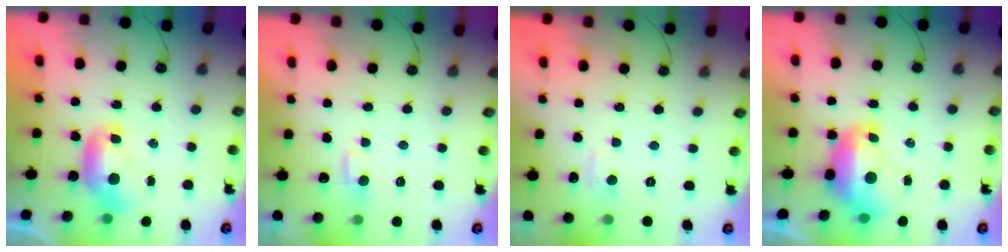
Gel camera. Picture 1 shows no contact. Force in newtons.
{"total": 1.3, "press": 1.2, "slide": 0.5}
{"total": 2.6, "press": 2.5, "slide": 0.5}
{"total": 2.5, "press": 2.4, "slide": 0.8}